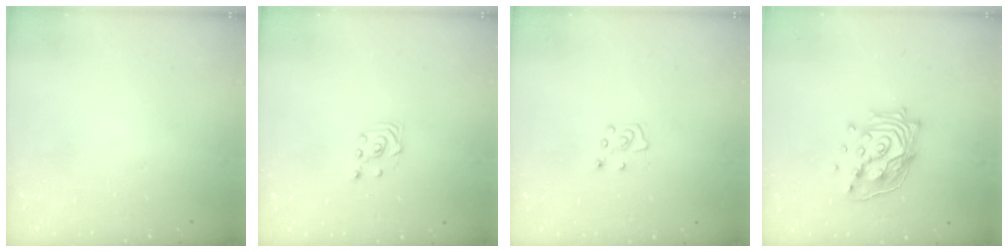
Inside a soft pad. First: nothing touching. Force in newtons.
{"total": 2.9, "press": 2.6, "slide": 1.4}
{"total": 5.0, "press": 5.0, "slide": 0.5}
{"total": 15.9, "press": 15.1, "slide": 5.1}